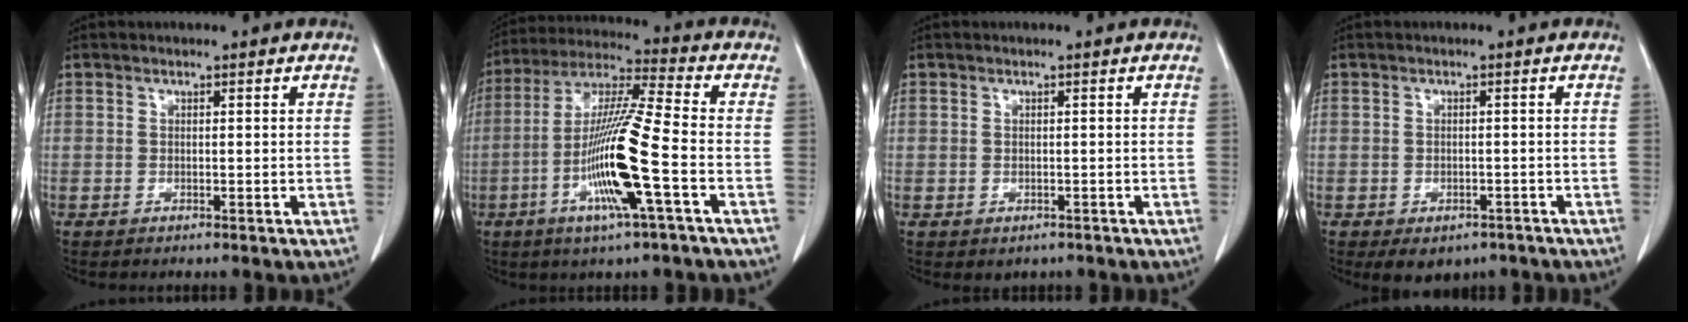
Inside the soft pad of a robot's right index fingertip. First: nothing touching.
{"total": 14.9, "force": [-4.5, -0.2, 14.2], "torque": [-0.285, -0.010, -0.093]}
{"total": 1.4, "force": [-0.7, 1.2, 0.4], "torque": [-0.006, 0.001, -0.002]}
{"total": 5.5, "force": [-3.9, 3.4, 1.9], "torque": [-0.012, 0.004, -0.045]}